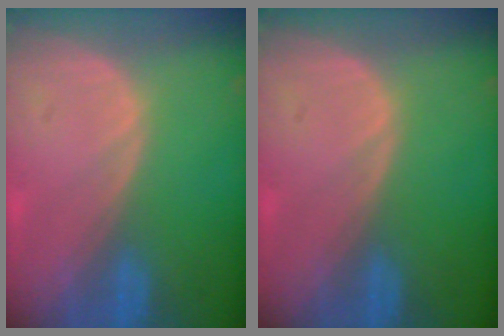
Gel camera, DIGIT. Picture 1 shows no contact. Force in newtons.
{"total": 0.0}